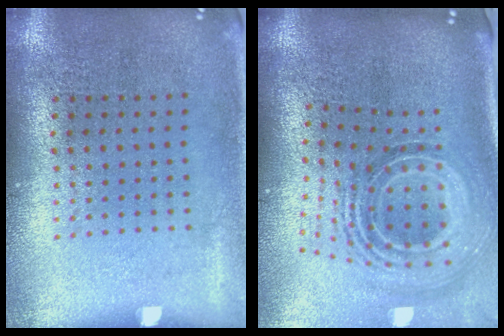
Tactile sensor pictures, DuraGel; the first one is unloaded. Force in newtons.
{"total": 2.1, "press": 1.5, "slide": 1.5}